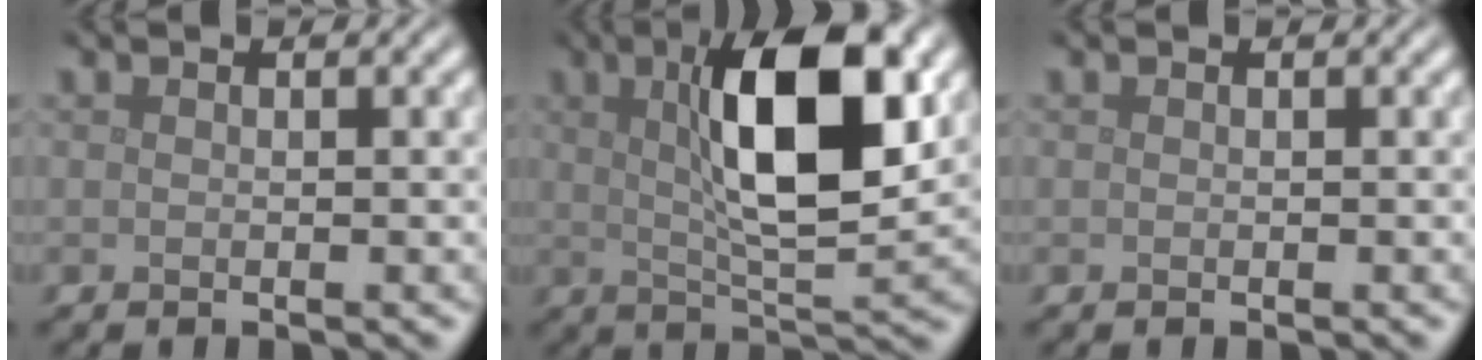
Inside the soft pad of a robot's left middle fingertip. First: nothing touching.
{"total": 10.3, "force": [2.7, 3.1, 9.5], "torque": [-0.150, 0.007, 0.044]}
{"total": 0.0}